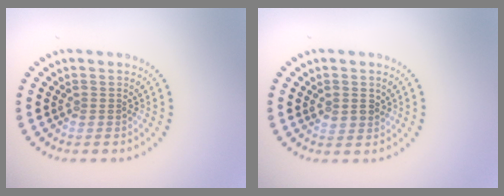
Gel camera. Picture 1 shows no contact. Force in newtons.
{"total": 1.3, "press": 1.3, "slide": 0.4}